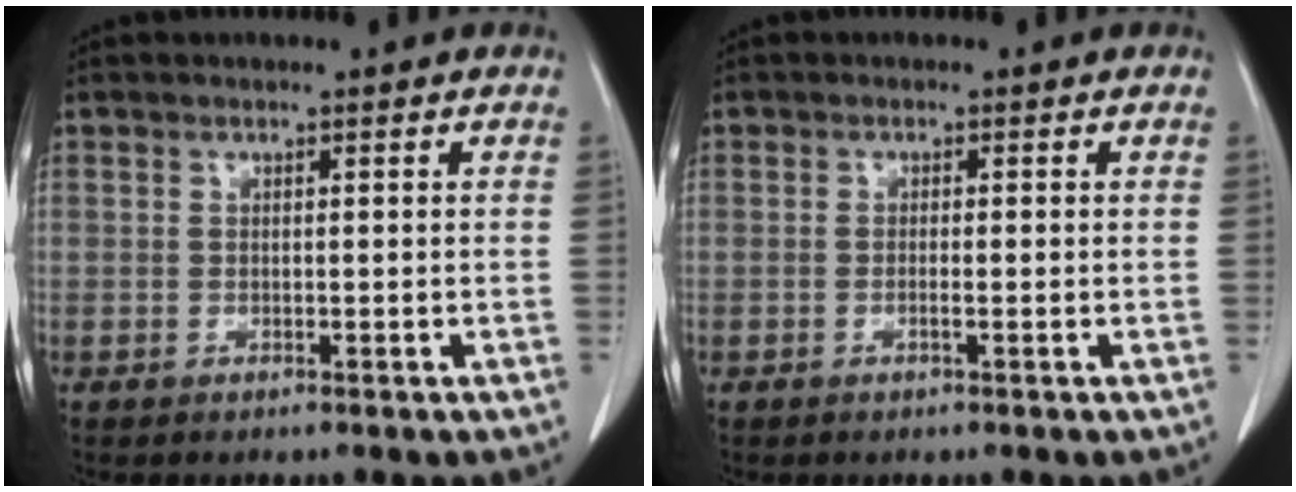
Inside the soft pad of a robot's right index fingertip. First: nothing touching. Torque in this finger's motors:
{"motor_torque": [-0.23, 0.01, -0.15, -0.01]}